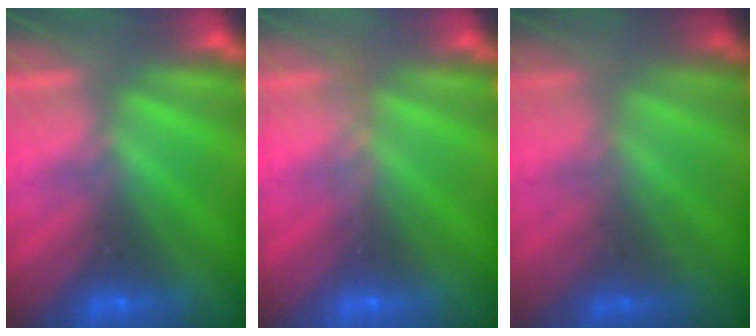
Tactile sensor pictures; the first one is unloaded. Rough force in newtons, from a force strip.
{"total": 3.6}
{"total": 1.8}